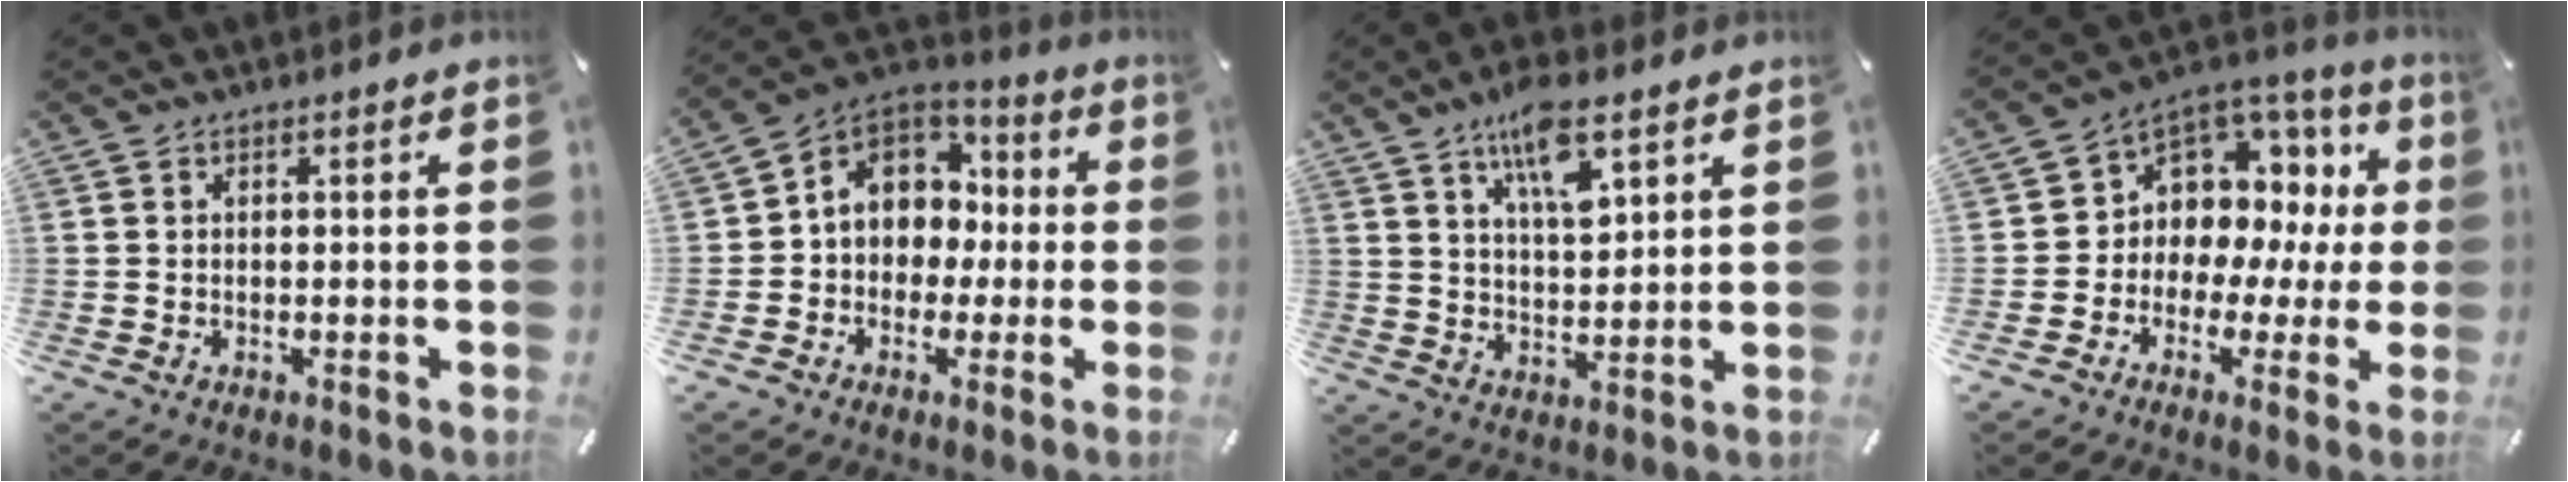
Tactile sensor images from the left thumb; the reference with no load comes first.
{"total": 9.8, "force": [1.0, 9.3, 3.1], "torque": [-0.076, 0.000, 0.025]}
{"total": 9.9, "force": [6.2, 3.5, 6.8], "torque": [-0.116, -0.022, 0.106]}
{"total": 8.0, "force": [2.3, 7.4, 2.3], "torque": [-0.041, -0.046, 0.044]}